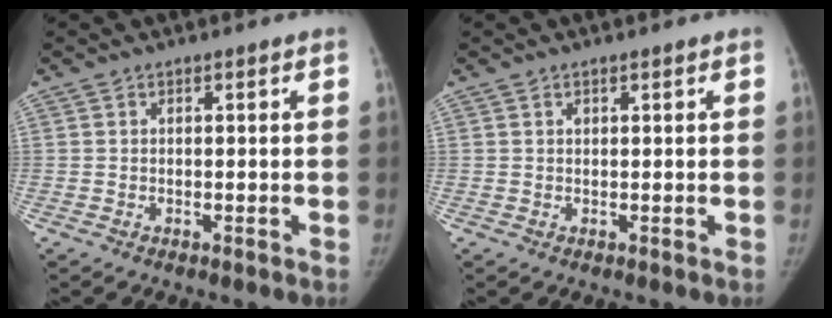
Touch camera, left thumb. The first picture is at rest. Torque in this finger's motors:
{"motor_torque": [0.14, -0.01, 0.25, -0.54, 0.09]}